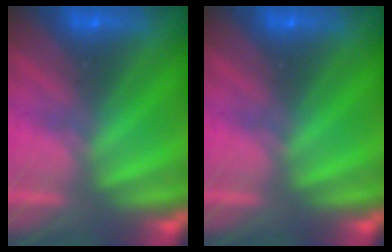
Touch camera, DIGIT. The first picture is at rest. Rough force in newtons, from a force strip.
{"total": 0.0}